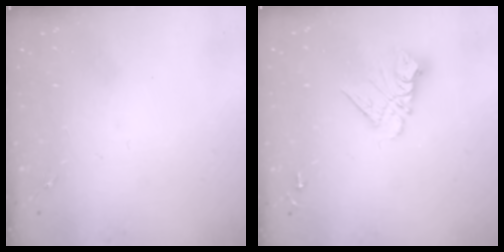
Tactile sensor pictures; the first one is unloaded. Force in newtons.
{"total": 9.8, "press": 9.7, "slide": 0.8}